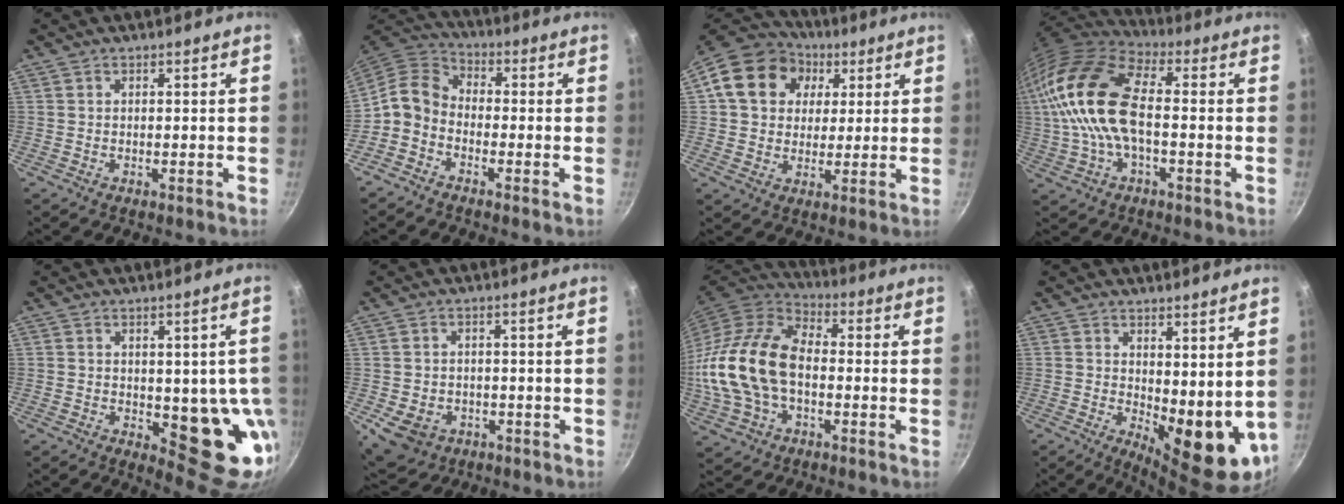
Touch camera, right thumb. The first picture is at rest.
{"total": 7.6, "force": [-2.5, 5.7, 4.3], "torque": [-0.074, 0.043, -0.070]}
{"total": 16.5, "force": [4.8, 13.6, 8.2], "torque": [-0.130, 0.019, 0.069]}
{"total": 20.0, "force": [0.3, 10.5, 17.0], "torque": [-0.337, 0.027, -0.007]}
{"total": 13.6, "force": [-1.9, 6.7, 11.7], "torque": [-0.085, -0.014, -0.017]}
{"total": 7.8, "force": [-2.7, 6.1, 4.1], "torque": [-0.054, 0.014, -0.029]}
{"total": 20.2, "force": [-2.0, 12.9, 15.4], "torque": [-0.293, 0.035, -0.045]}
{"total": 11.5, "force": [1.9, 5.3, 10.0], "torque": [-0.109, -0.034, 0.038]}